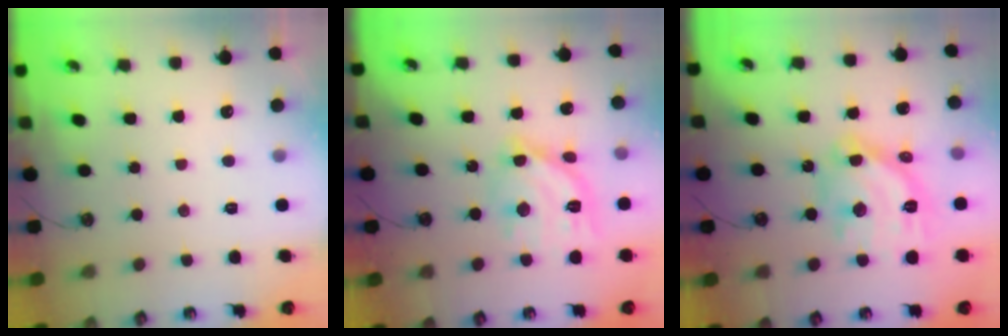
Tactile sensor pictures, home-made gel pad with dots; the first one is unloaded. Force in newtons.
{"total": 15.1, "press": 15.0, "slide": 1.0}
{"total": 17.6, "press": 17.6, "slide": 1.6}